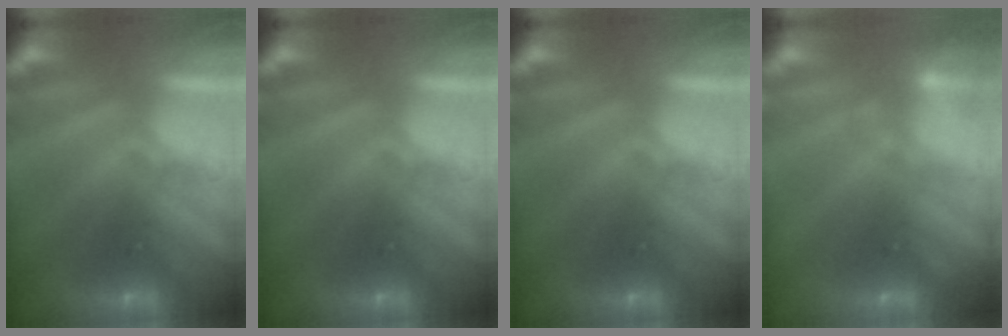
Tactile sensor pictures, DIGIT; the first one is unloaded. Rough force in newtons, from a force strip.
{"total": 0.0}
{"total": 0.0}
{"total": 2.4}